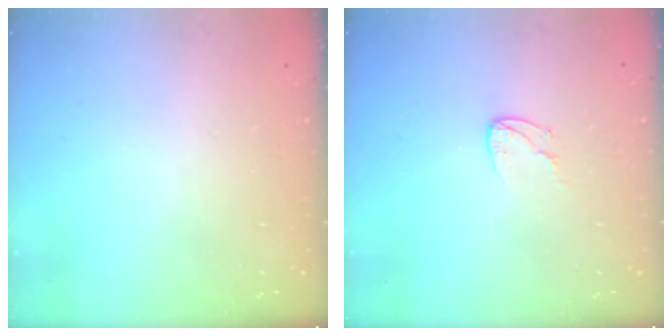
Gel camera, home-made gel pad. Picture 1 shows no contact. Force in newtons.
{"total": 3.7, "press": 3.6, "slide": 0.3}